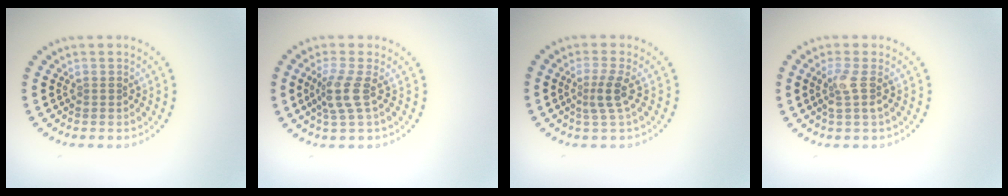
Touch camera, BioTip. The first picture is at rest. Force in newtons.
{"total": 2.6, "press": 1.9, "slide": 1.7}
{"total": 2.0, "press": 1.4, "slide": 1.4}
{"total": 1.8, "press": 1.5, "slide": 1.1}